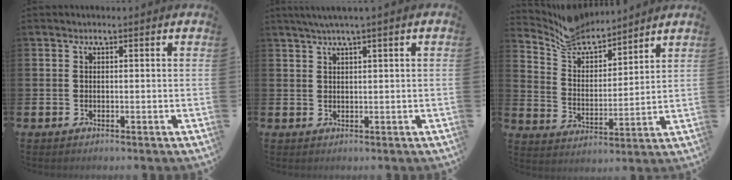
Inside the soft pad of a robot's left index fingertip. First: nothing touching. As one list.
[{"total": 2.3, "force": [1.6, -0.4, 1.5], "torque": [-0.039, 0.005, 0.031]}, {"total": 7.9, "force": [7.5, 2.3, 1.3], "torque": [-0.071, -0.049, 0.137]}]